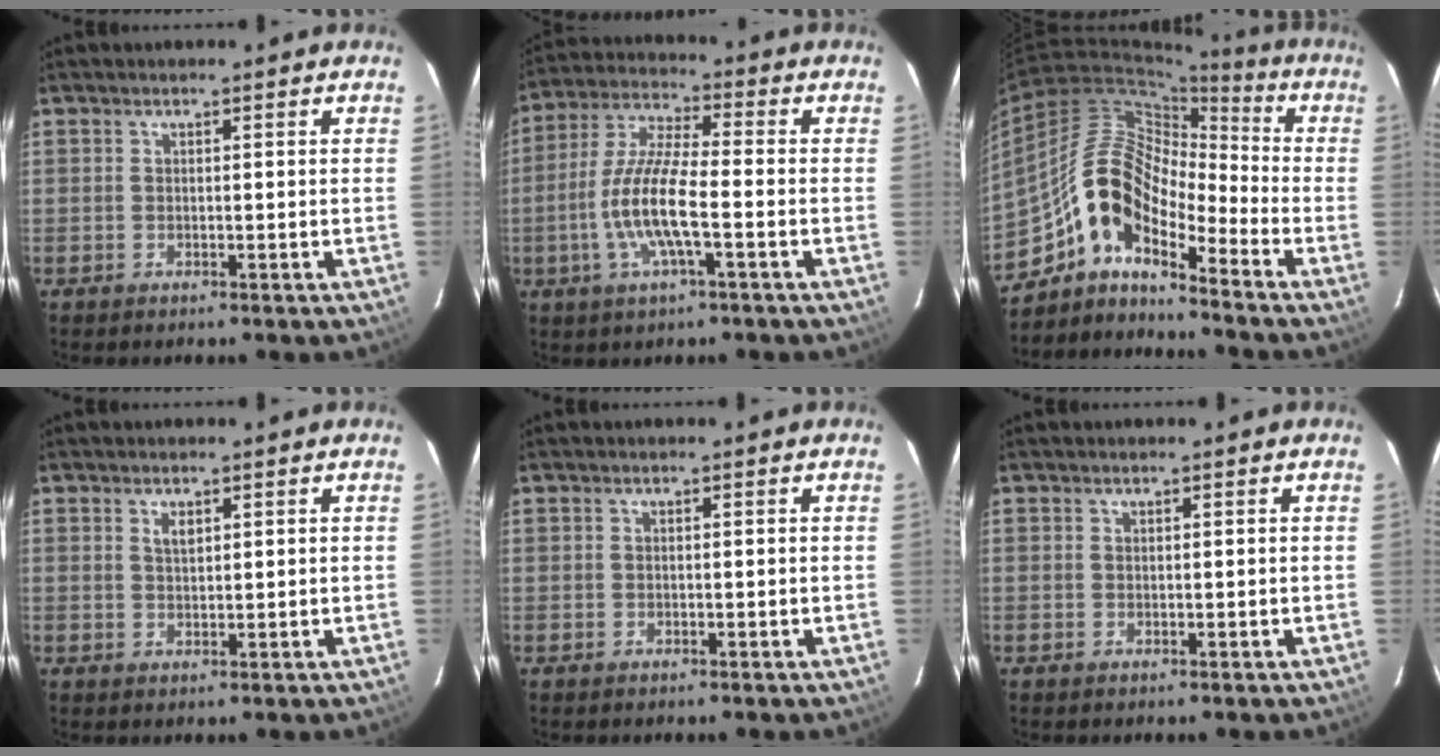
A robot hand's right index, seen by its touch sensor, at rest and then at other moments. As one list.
[{"total": 11.8, "force": [-3.2, 2.3, 11.1], "torque": [-0.234, -0.002, -0.066]}, {"total": 12.4, "force": [-8.1, 4.9, 7.9], "torque": [-0.135, 0.021, -0.173]}, {"total": 1.9, "force": [1.0, 0.9, 1.4], "torque": [-0.023, 0.001, 0.018]}, {"total": 0.0}, {"total": 0.0}]